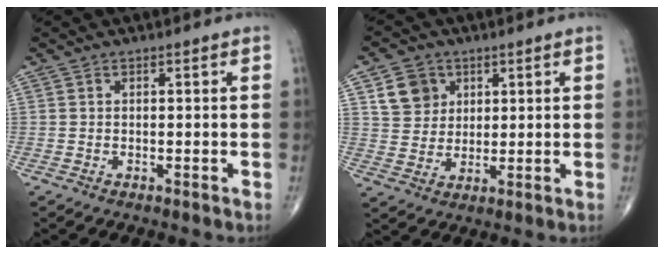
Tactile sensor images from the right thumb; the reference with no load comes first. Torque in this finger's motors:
{"motor_torque": [0.48, 1.24, 0.20, -0.02, 0.03]}